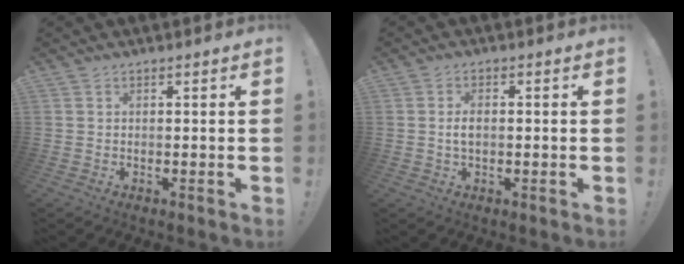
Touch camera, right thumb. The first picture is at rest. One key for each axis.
{"total": 2.8, "fx": 0.0, "fy": 1.3, "fz": 2.5, "tx": -0.039, "ty": 0.004, "tz": -0.002}